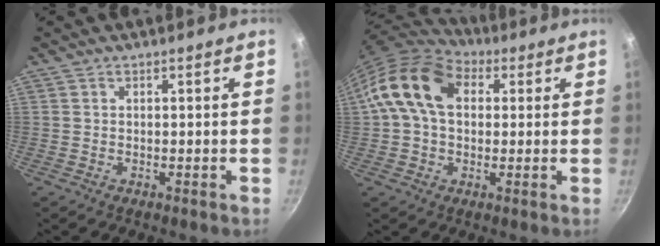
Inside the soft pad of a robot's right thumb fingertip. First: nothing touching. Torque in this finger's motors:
{"motor_torque": [0.76, 2.89, 0.88, -0.73, 0.17]}